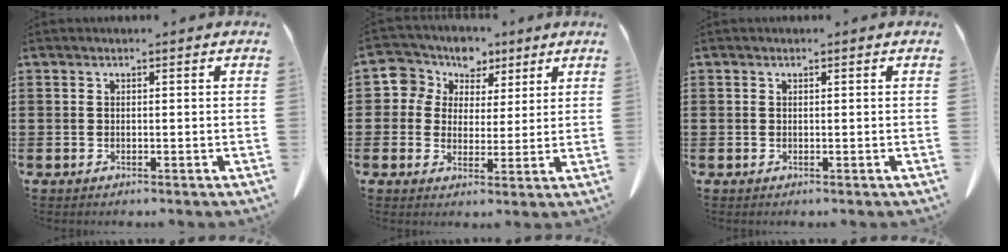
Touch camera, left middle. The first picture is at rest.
{"total": 6.2, "force": [3.6, 5.1, 0.3], "torque": [-0.049, -0.014, 0.063]}
{"total": 0.0}